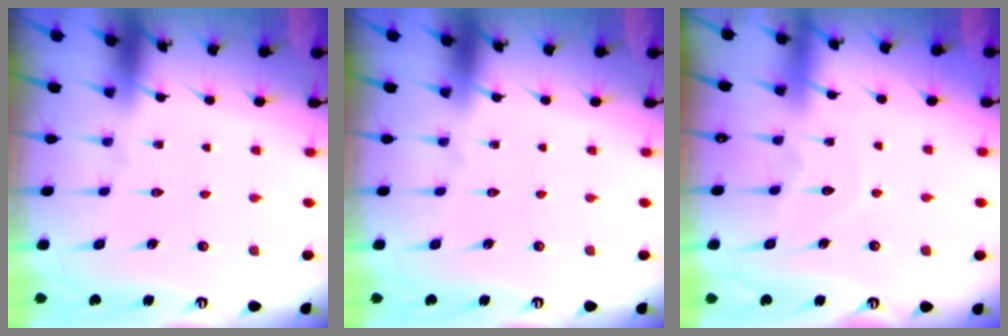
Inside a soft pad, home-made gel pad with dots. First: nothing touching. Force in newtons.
{"total": 0.0}
{"total": 5.9, "press": 5.9, "slide": 0.5}